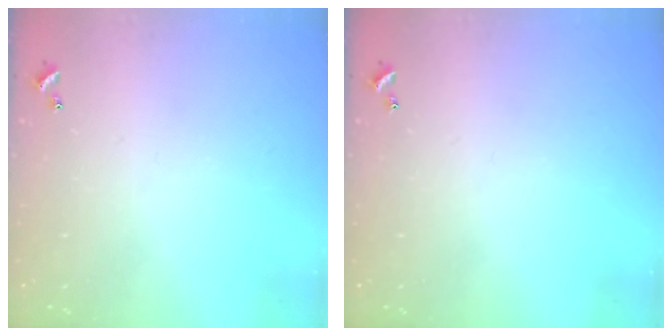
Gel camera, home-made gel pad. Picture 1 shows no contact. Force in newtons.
{"total": 0.0}